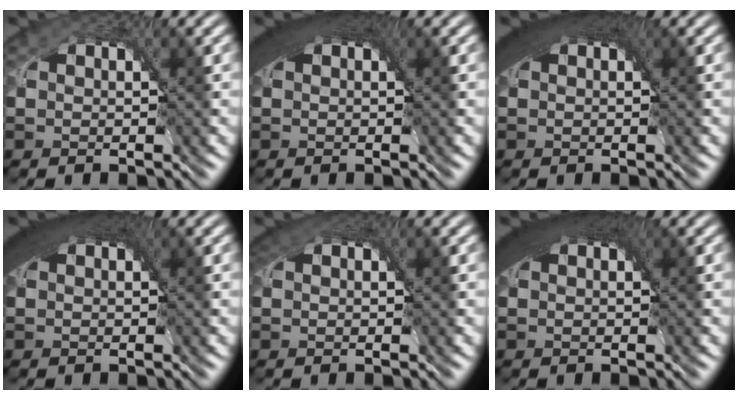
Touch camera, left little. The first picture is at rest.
{"total": 6.8, "force": [2.9, 3.2, 5.3], "torque": [-0.083, 0.018, 0.033]}
{"total": 7.4, "force": [3.1, 3.5, 5.7], "torque": [-0.089, 0.020, 0.034]}
{"total": 7.4, "force": [3.1, 3.5, 5.7], "torque": [-0.089, 0.019, 0.033]}
{"total": 3.8, "force": [1.9, 2.3, 2.3], "torque": [-0.043, 0.009, 0.022]}
{"total": 7.7, "force": [3.0, 3.7, 6.0], "torque": [-0.092, 0.020, 0.033]}